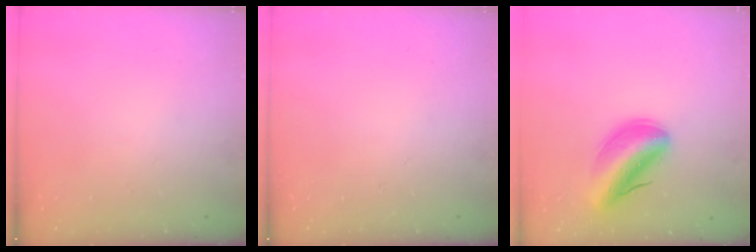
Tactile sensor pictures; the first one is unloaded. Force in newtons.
{"total": 0.0}
{"total": 11.8, "press": 11.2, "slide": 3.7}